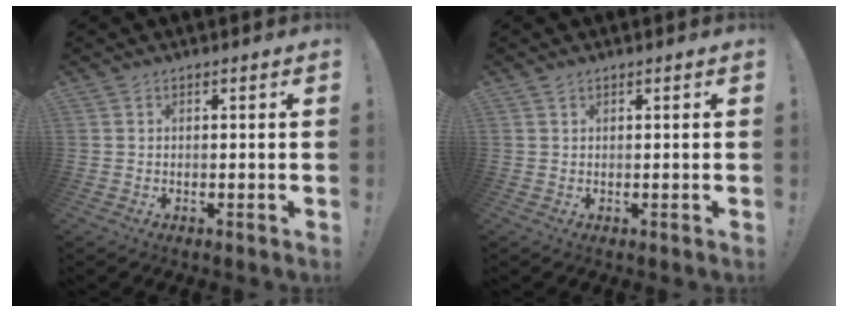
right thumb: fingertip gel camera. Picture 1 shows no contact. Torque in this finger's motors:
{"motor_torque": [0.11, 0.39, 0.11, -0.05, -0.02]}